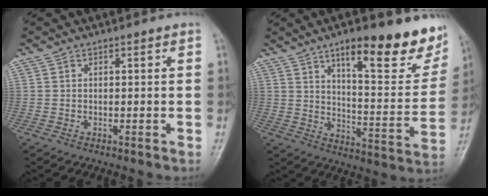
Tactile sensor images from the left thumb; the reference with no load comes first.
{"total": 20.4, "force": [12.8, 6.0, 14.7], "torque": [-0.153, -0.068, 0.187]}